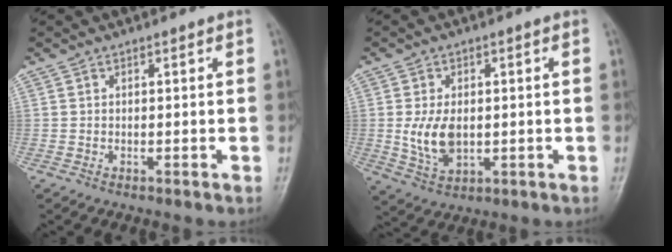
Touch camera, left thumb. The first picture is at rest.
{"total": 7.1, "force": [-0.1, 4.4, 5.6], "torque": [-0.104, -0.007, 0.008]}